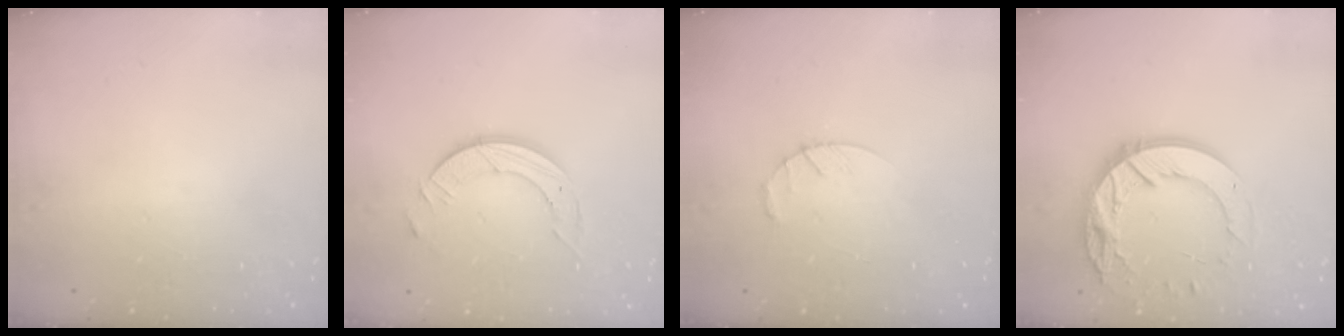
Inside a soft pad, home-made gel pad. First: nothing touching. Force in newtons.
{"total": 9.0, "press": 9.0, "slide": 0.8}
{"total": 3.5, "press": 3.4, "slide": 0.5}
{"total": 16.8, "press": 16.8, "slide": 1.4}